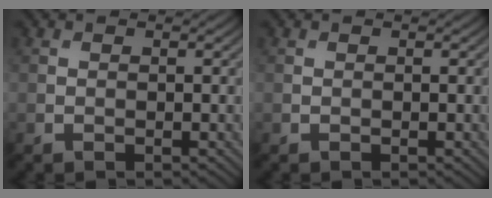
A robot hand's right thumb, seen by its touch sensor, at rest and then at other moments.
{"total": 0.0}